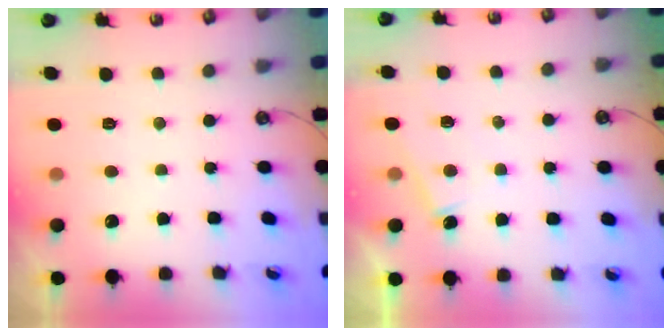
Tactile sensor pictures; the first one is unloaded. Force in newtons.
{"total": 3.8, "press": 3.7, "slide": 0.3}